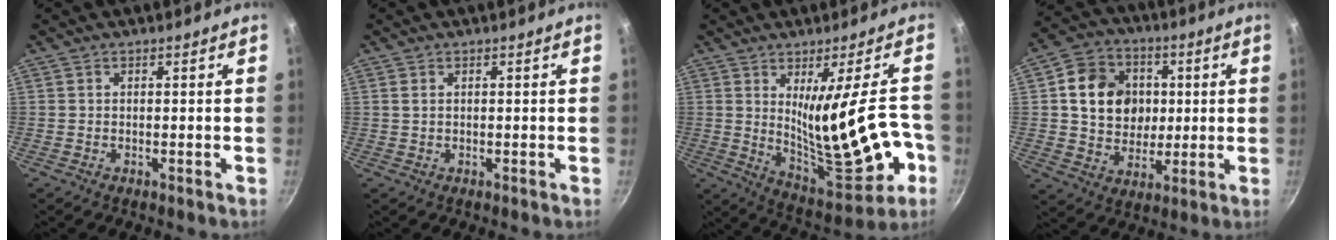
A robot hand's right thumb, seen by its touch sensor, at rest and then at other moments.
{"total": 0.8, "force": [0.3, 0.5, 0.5], "torque": [-0.010, 0.001, 0.004]}
{"total": 19.6, "force": [-2.7, 6.6, 18.2], "torque": [-0.252, -0.020, -0.011]}
{"total": 14.3, "force": [2.1, 12.2, 7.2], "torque": [-0.087, 0.009, 0.036]}